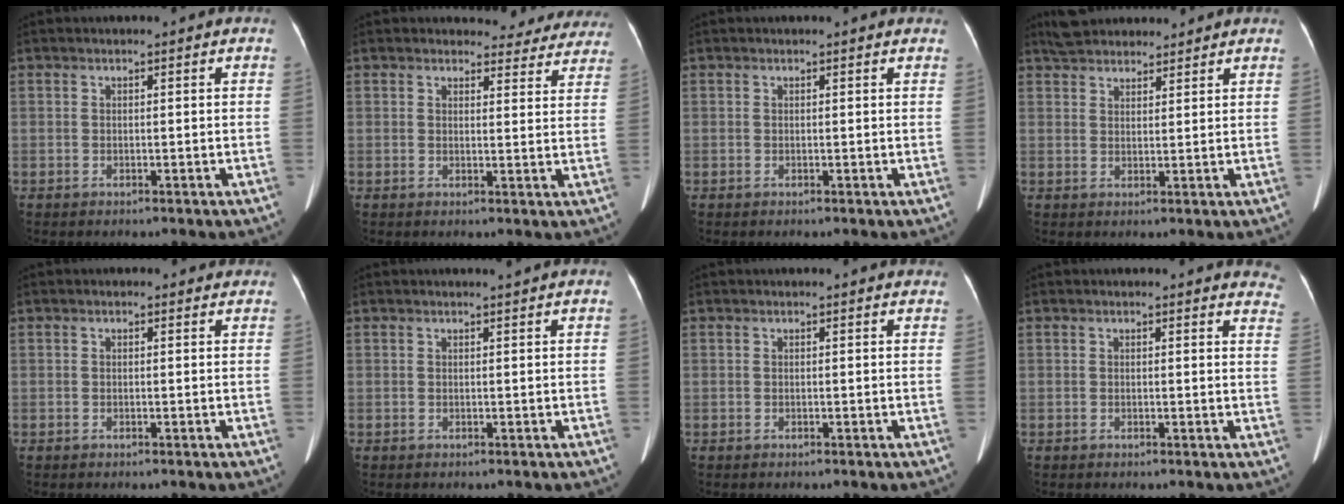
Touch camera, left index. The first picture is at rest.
{"total": 9.3, "force": [8.8, 2.9, 0.3], "torque": [0.036, -0.015, 0.074]}
{"total": 1.7, "force": [1.6, 0.3, 0.4], "torque": [-0.012, 0.005, 0.007]}
{"total": 7.9, "force": [7.1, 2.4, 2.5], "torque": [-0.038, 0.033, 0.121]}
{"total": 0.8, "force": [0.7, 0.4, 0.2], "torque": [-0.003, 0.004, 0.002]}
{"total": 0.9, "force": [0.8, -0.3, 0.2], "torque": [-0.011, -0.004, 0.017]}
{"total": 2.1, "force": [2.0, 0.5, 0.4], "torque": [-0.011, 0.004, 0.009]}
{"total": 6.6, "force": [6.4, 1.6, 0.8], "torque": [0.027, -0.022, 0.029]}